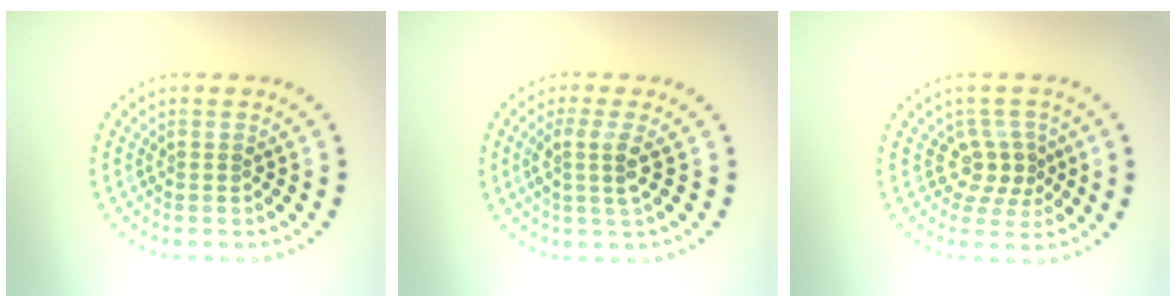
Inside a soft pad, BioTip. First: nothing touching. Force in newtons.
{"total": 2.4, "press": 1.8, "slide": 1.6}
{"total": 2.8, "press": 2.2, "slide": 1.8}